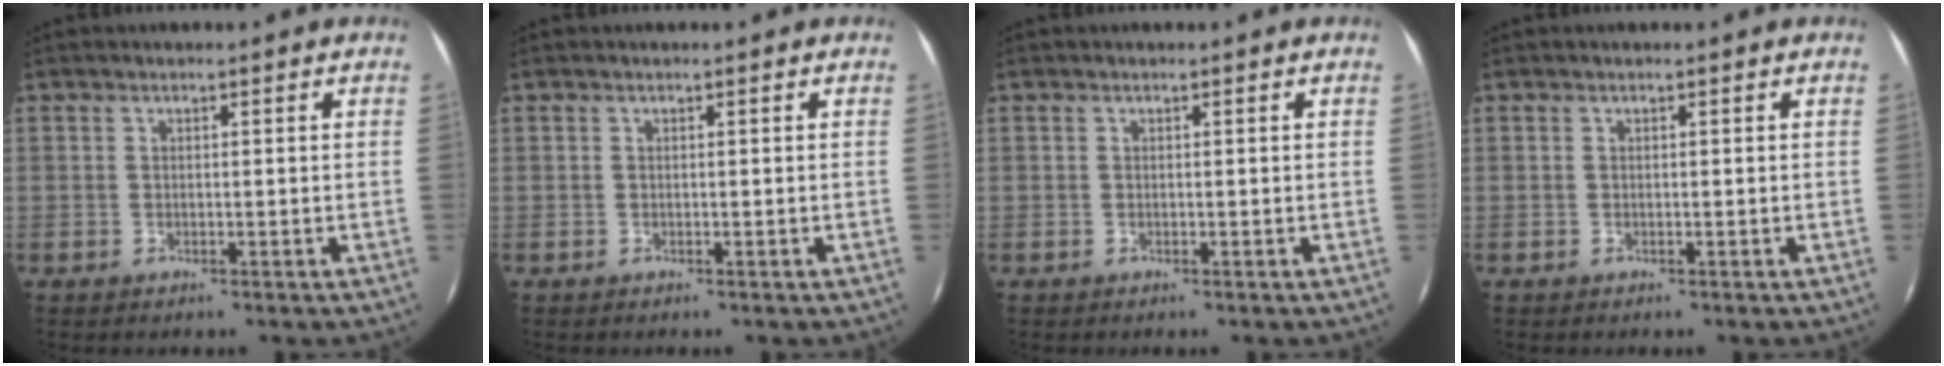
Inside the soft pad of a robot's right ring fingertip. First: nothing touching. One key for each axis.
{"total": 0.0}
{"total": 0.0}
{"total": 0.0}